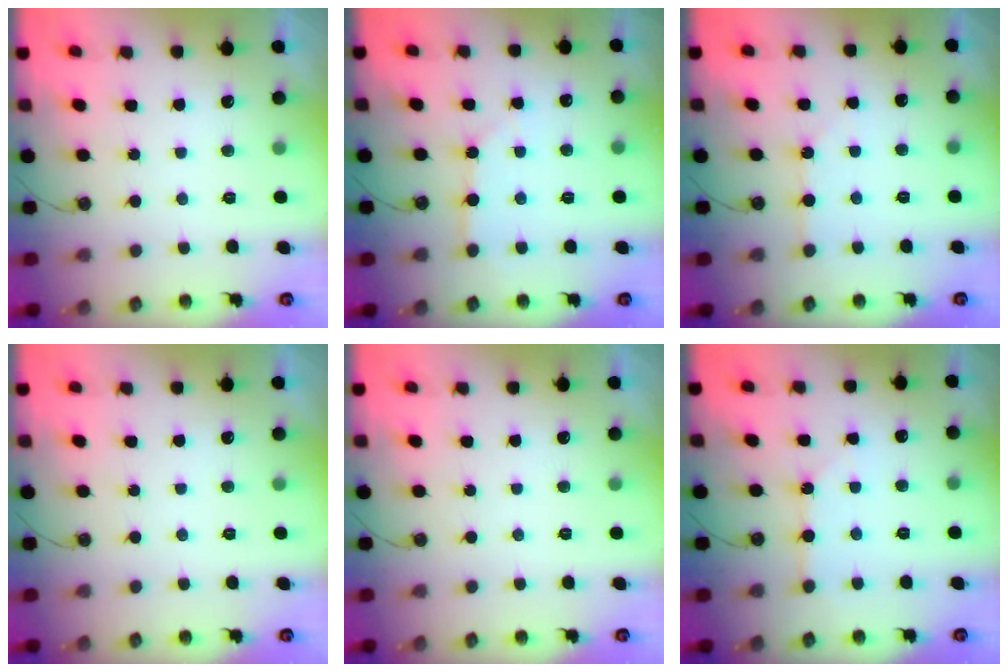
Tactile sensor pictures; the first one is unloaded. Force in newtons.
{"total": 2.6, "press": 2.6, "slide": 0.3}
{"total": 2.2, "press": 2.1, "slide": 0.3}
{"total": 0.0}
{"total": 0.0}
{"total": 2.1, "press": 2.1, "slide": 0.3}